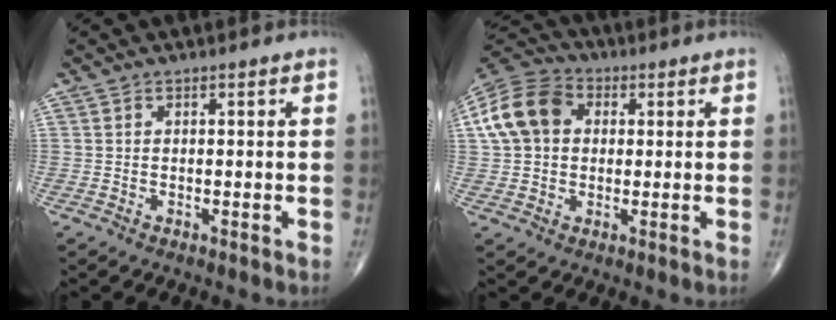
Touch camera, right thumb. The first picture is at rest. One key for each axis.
{"total": 12.9, "fx": 2.3, "fy": 9.9, "fz": 7.9, "tx": -0.147, "ty": 0.026, "tz": 0.033}